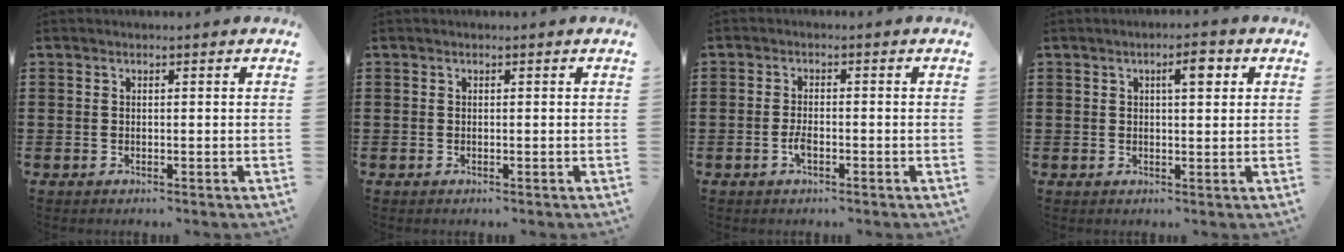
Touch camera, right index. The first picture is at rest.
{"total": 0.0}
{"total": 2.4, "force": [-1.0, 0.8, 2.1], "torque": [-0.046, 0.000, -0.021]}
{"total": 3.5, "force": [1.3, 1.0, 3.1], "torque": [-0.040, 0.001, 0.012]}